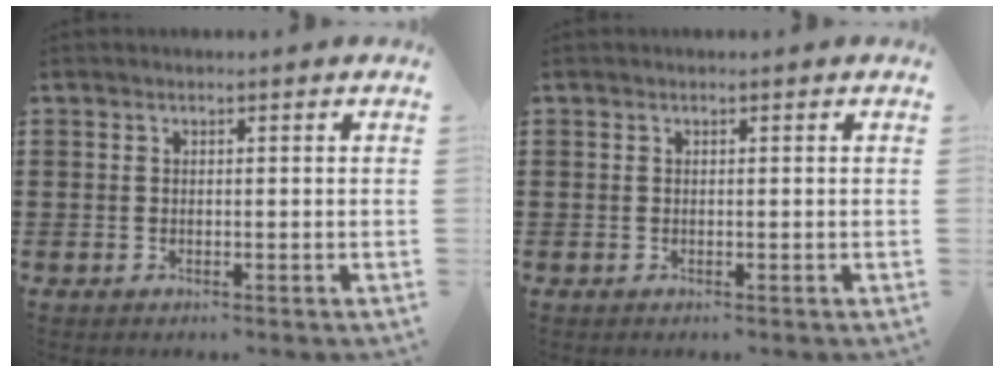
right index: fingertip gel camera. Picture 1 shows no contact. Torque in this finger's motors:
{"motor_torque": [0.57, 0.86, 0.02, 0.00]}